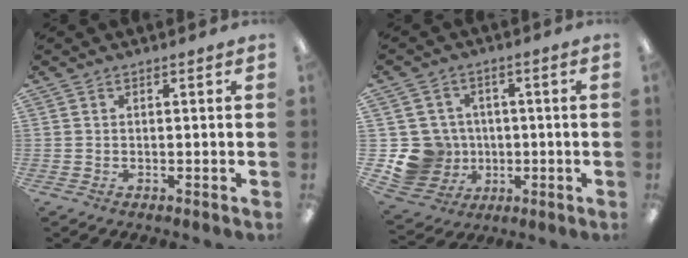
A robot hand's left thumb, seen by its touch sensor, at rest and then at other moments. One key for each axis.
{"total": 11.2, "fx": -2.0, "fy": 10.7, "fz": 2.8, "tx": -0.088, "ty": 0.019, "tz": -0.023}